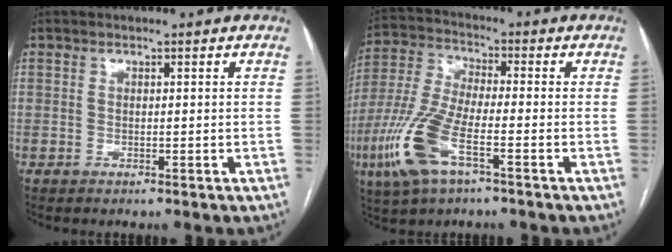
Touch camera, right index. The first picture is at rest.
{"total": 12.5, "force": [-5.3, 3.6, 10.7], "torque": [-0.250, -0.010, -0.105]}